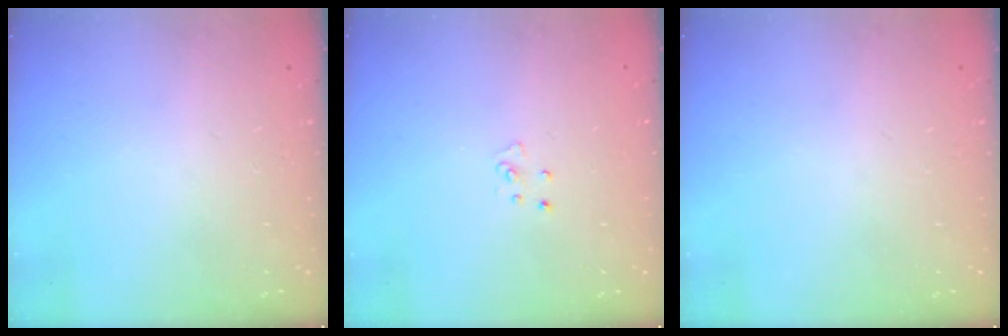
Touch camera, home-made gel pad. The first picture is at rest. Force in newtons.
{"total": 3.1, "press": 3.1, "slide": 0.2}
{"total": 0.0}